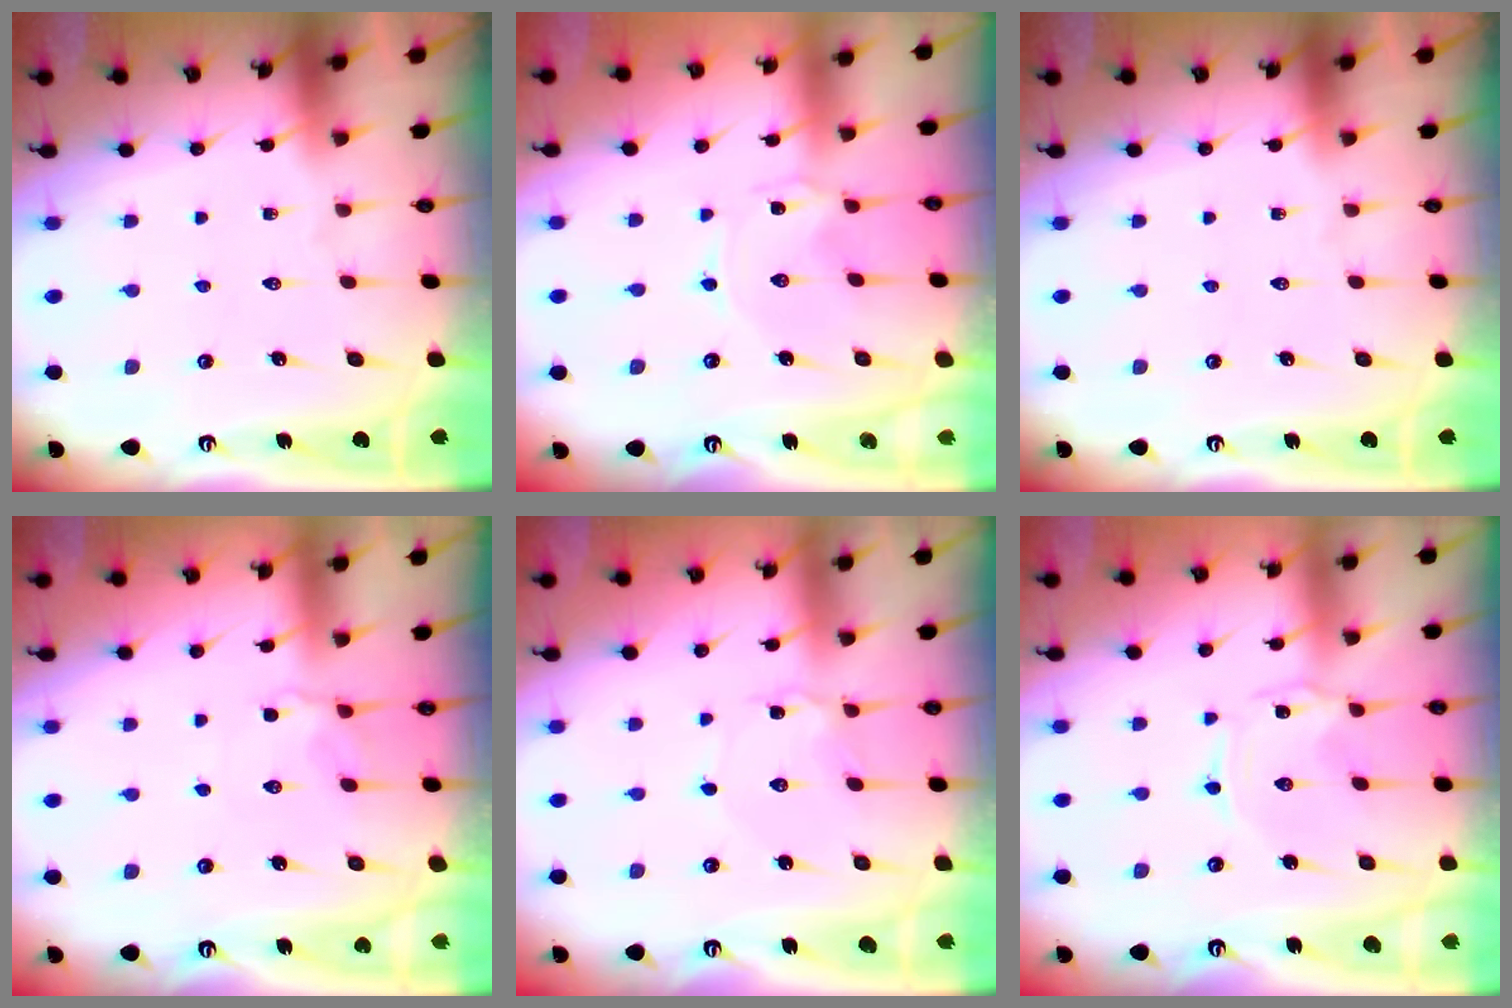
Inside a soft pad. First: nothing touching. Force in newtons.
{"total": 0.0}
{"total": 0.0}
{"total": 2.8, "press": 2.6, "slide": 1.1}
{"total": 2.3, "press": 2.3, "slide": 0.3}
{"total": 0.0}